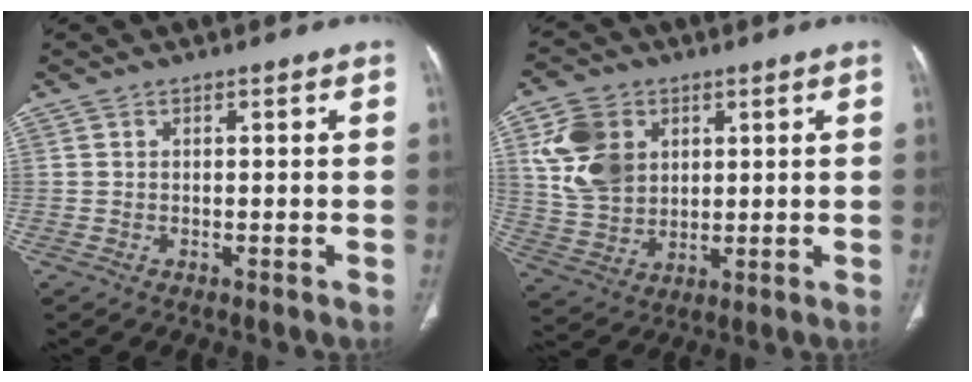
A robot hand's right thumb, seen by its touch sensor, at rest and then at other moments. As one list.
[{"total": 12.2, "force": [3.8, 9.4, 6.8], "torque": [-0.111, -0.009, 0.082]}]